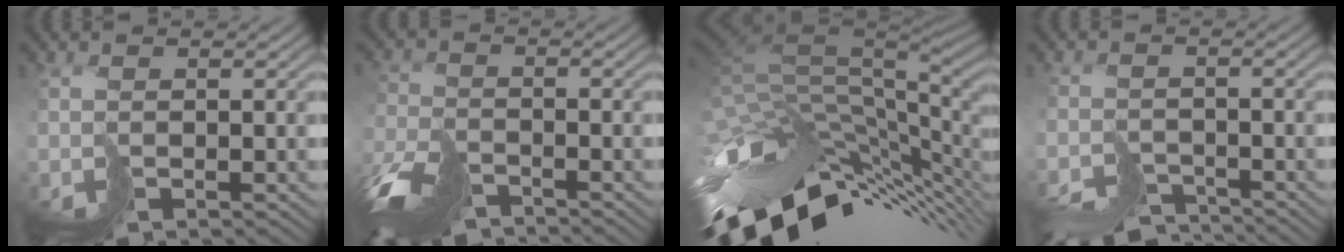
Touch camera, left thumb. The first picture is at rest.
{"total": 8.6, "force": [-6.9, 3.4, 3.9], "torque": [-0.096, -0.020, -0.141]}
{"total": 14.6, "force": [-5.3, 8.4, 10.7], "torque": [-0.192, -0.026, -0.079]}
{"total": 5.5, "force": [-5.3, 1.2, 0.8], "torque": [-0.008, -0.006, -0.096]}